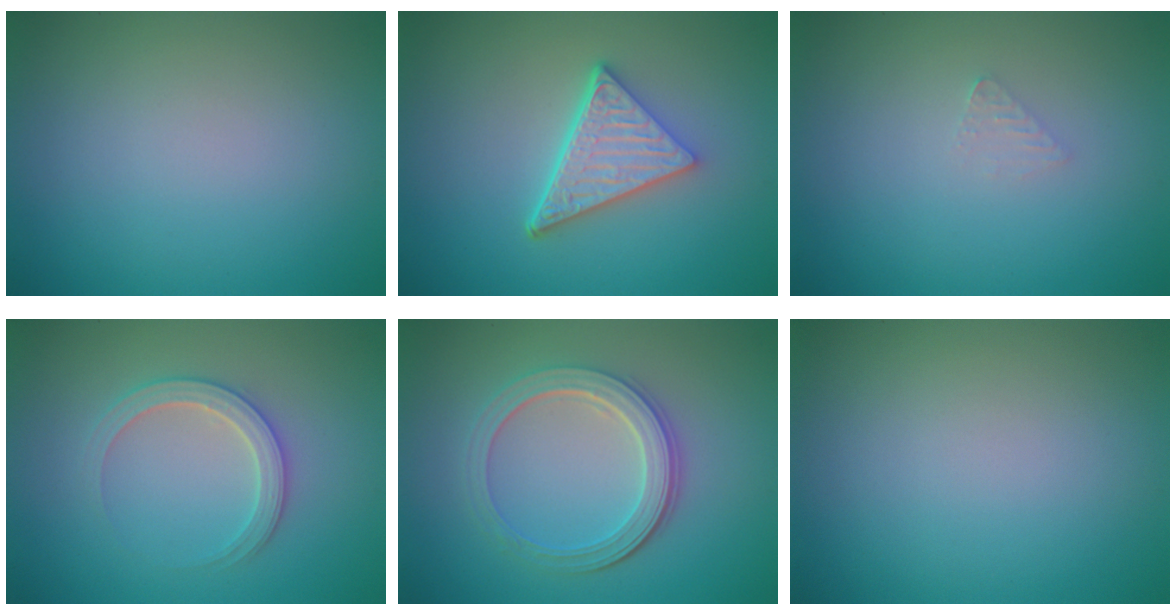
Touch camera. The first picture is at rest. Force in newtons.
{"total": 5.2, "press": 3.9, "slide": 3.5}
{"total": 0.8, "press": 0.8, "slide": 0.1}
{"total": 2.8, "press": 2.7, "slide": 0.4}
{"total": 4.5, "press": 3.6, "slide": 2.7}
{"total": 0.0}